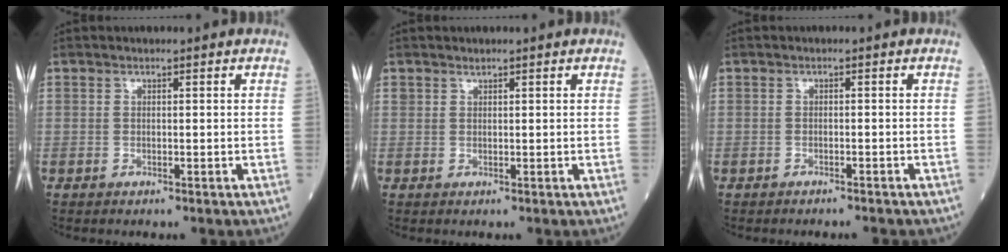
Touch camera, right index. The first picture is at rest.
{"total": 2.1, "force": [1.1, 1.6, 0.8], "torque": [-0.032, 0.017, 0.027]}
{"total": 4.5, "force": [-3.8, 1.5, 1.9], "torque": [-0.036, -0.003, -0.044]}